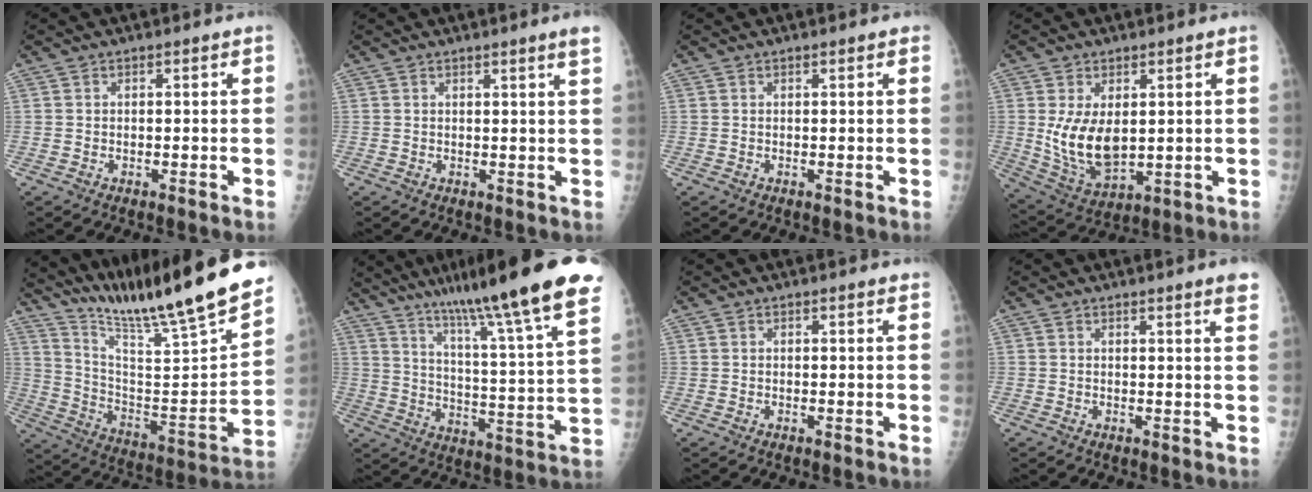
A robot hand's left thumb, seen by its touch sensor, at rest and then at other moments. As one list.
[{"total": 2.8, "force": [1.8, -0.8, 1.9], "torque": [-0.025, -0.011, 0.027]}, {"total": 0.9, "force": [0.6, -0.1, 0.7], "torque": [-0.009, 0.001, 0.008]}, {"total": 10.3, "force": [1.4, 5.6, 8.5], "torque": [-0.147, -0.019, 0.047]}, {"total": 26.4, "force": [22.1, 0.6, 14.5], "torque": [-0.220, -0.134, 0.355]}, {"total": 26.0, "force": [18.6, 1.7, 18.0], "torque": [-0.269, -0.068, 0.281]}, {"total": 1.4, "force": [1.3, -0.1, 0.6], "torque": [-0.004, -0.003, 0.015]}, {"total": 3.9, "force": [2.9, -0.4, 2.6], "torque": [-0.032, -0.014, 0.030]}]